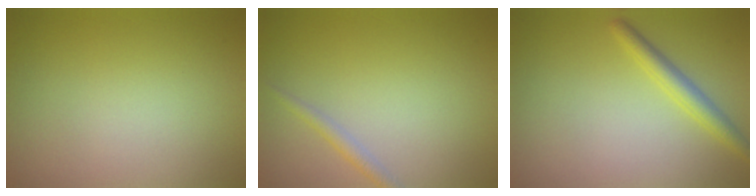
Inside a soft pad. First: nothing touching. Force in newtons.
{"total": 1.3, "press": 1.3, "slide": 0.0}
{"total": 2.3, "press": 2.3, "slide": 0.1}